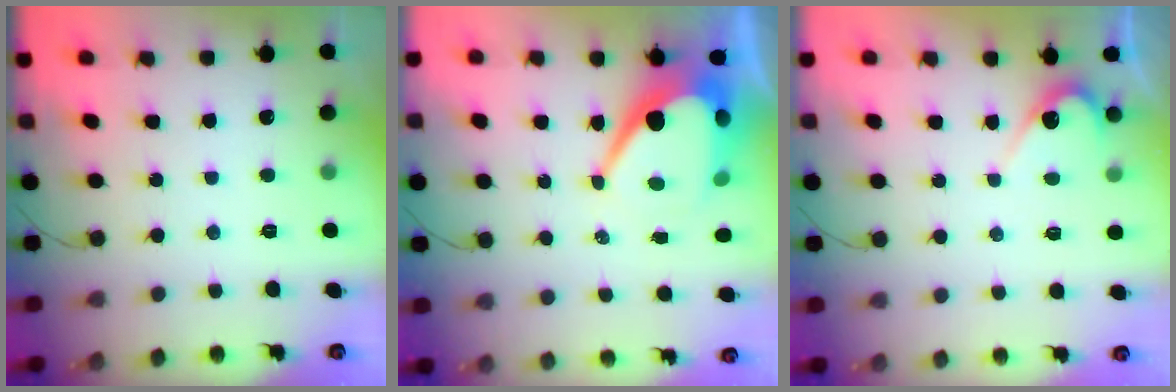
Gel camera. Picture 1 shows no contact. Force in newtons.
{"total": 13.7, "press": 13.6, "slide": 1.2}
{"total": 3.8, "press": 3.8, "slide": 0.3}